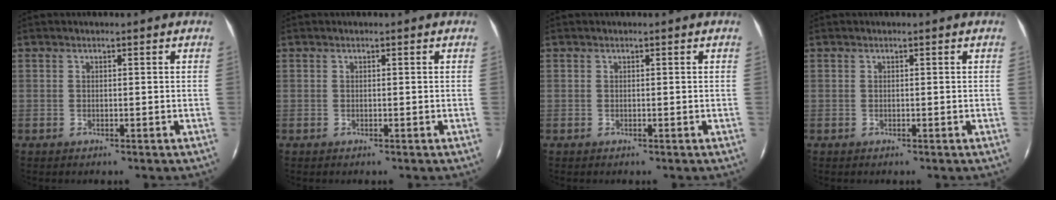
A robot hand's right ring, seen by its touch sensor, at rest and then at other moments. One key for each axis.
{"total": 0.0}
{"total": 0.0}
{"total": 0.0}